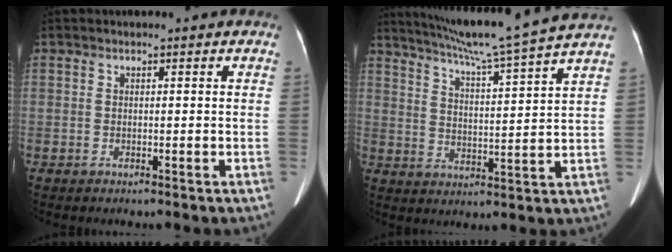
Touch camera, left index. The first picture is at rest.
{"total": 16.0, "force": [13.9, -2.3, 7.6], "torque": [-0.133, -0.018, 0.196]}